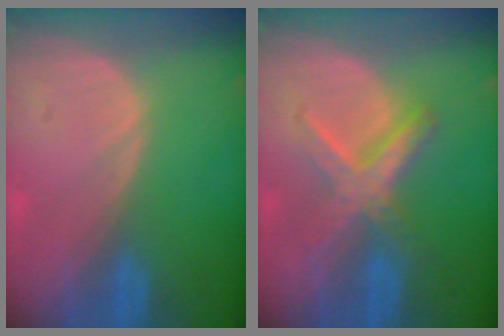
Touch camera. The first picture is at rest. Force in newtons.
{"total": 6.1, "press": 6.1, "slide": 0.2}